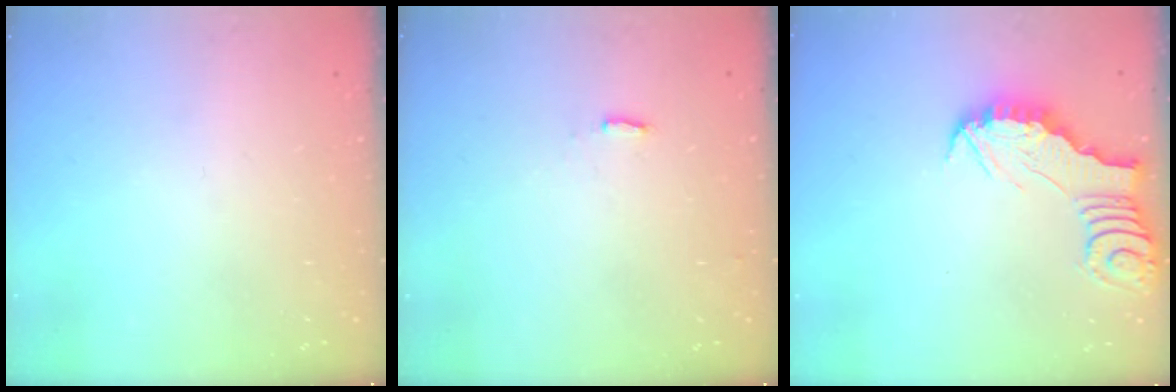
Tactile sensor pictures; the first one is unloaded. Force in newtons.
{"total": 2.1, "press": 2.0, "slide": 0.4}
{"total": 2.9, "press": 2.9, "slide": 0.3}